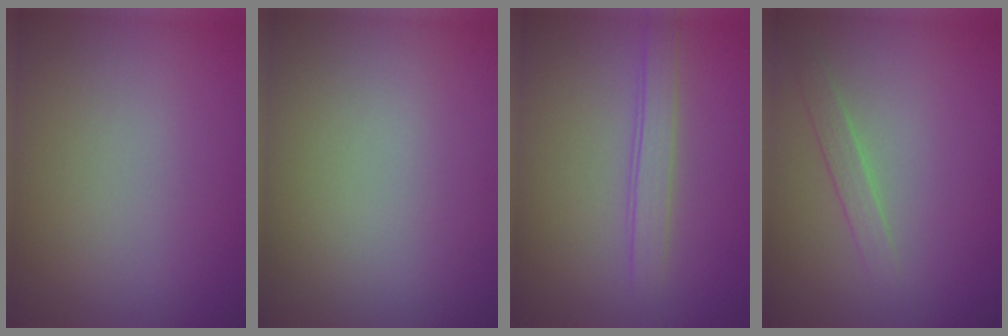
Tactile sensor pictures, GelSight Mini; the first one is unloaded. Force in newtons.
{"total": 0.0}
{"total": 2.0, "press": 2.0, "slide": 0.1}
{"total": 1.4, "press": 1.4, "slide": 0.0}